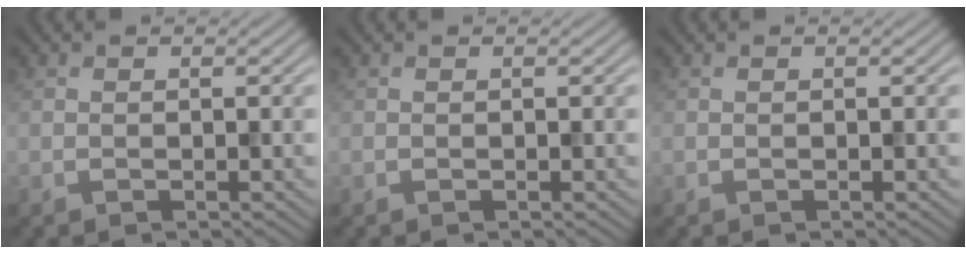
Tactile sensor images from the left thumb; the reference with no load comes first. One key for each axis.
{"total": 0.0}
{"total": 0.0}